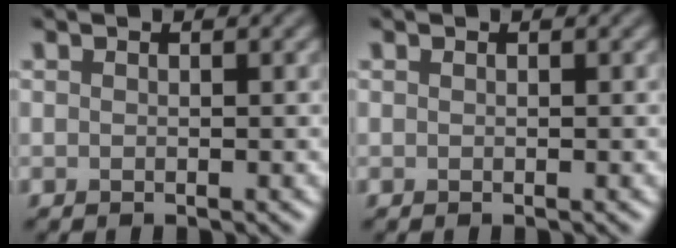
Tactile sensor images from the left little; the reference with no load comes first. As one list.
[{"total": 0.0}]